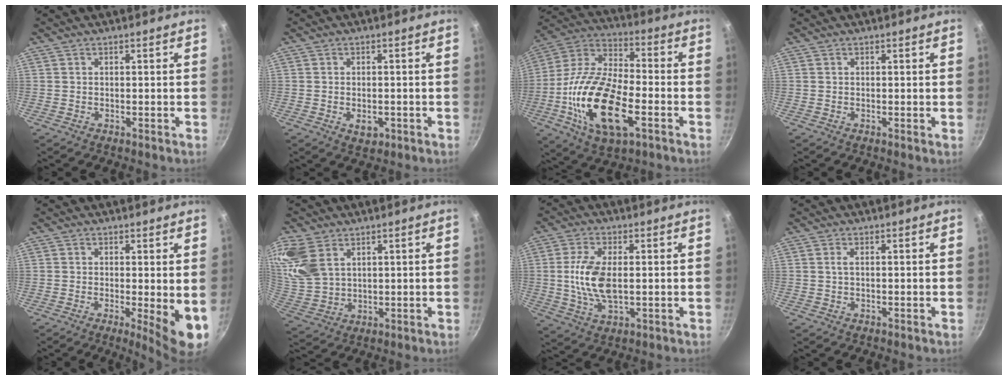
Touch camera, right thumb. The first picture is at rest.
{"total": 3.1, "force": [-0.9, 2.0, 2.1], "torque": [-0.027, 0.002, -0.010]}
{"total": 22.4, "force": [-6.2, 10.6, 18.8], "torque": [-0.356, 0.025, -0.126]}
{"total": 0.0}
{"total": 7.3, "force": [-0.6, 1.7, 7.0], "torque": [-0.088, -0.016, -0.005]}
{"total": 12.3, "force": [5.9, 8.1, 7.1], "torque": [-0.150, -0.011, 0.131]}
{"total": 9.5, "force": [0.3, 4.6, 8.3], "torque": [-0.167, -0.002, 0.006]}
{"total": 0.9, "force": [0.1, 0.2, 0.8], "torque": [-0.018, 0.002, 0.002]}